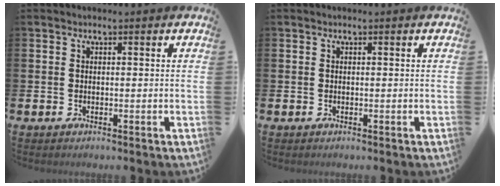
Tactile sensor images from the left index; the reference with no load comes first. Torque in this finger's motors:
{"motor_torque": [-0.06, -0.05, -0.05, -0.03]}